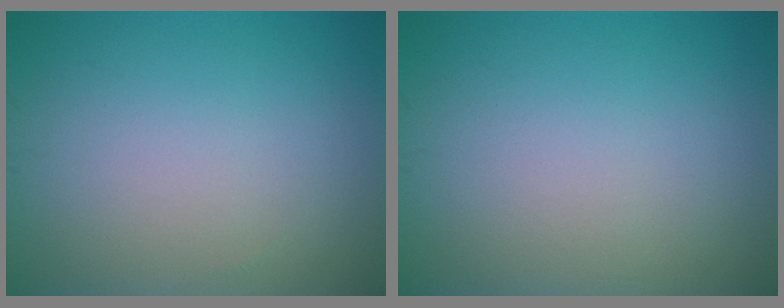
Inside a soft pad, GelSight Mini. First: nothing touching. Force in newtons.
{"total": 0.0}